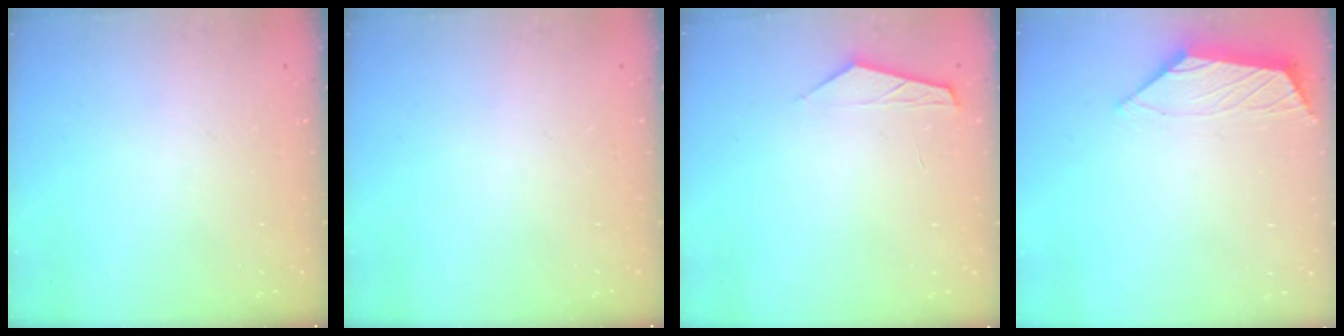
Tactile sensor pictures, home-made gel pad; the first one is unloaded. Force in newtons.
{"total": 0.0}
{"total": 3.4, "press": 3.4, "slide": 0.4}
{"total": 0.9, "press": 0.8, "slide": 0.4}